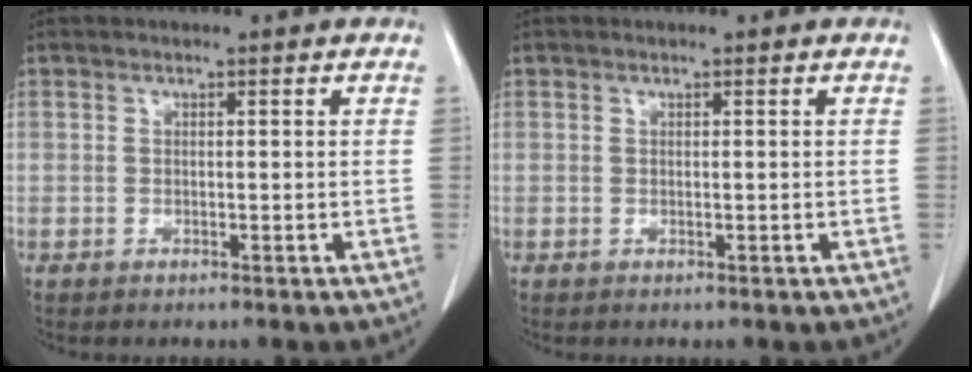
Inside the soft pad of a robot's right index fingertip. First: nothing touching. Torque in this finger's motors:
{"motor_torque": [0.00, 0.00, 0.00, 0.00]}